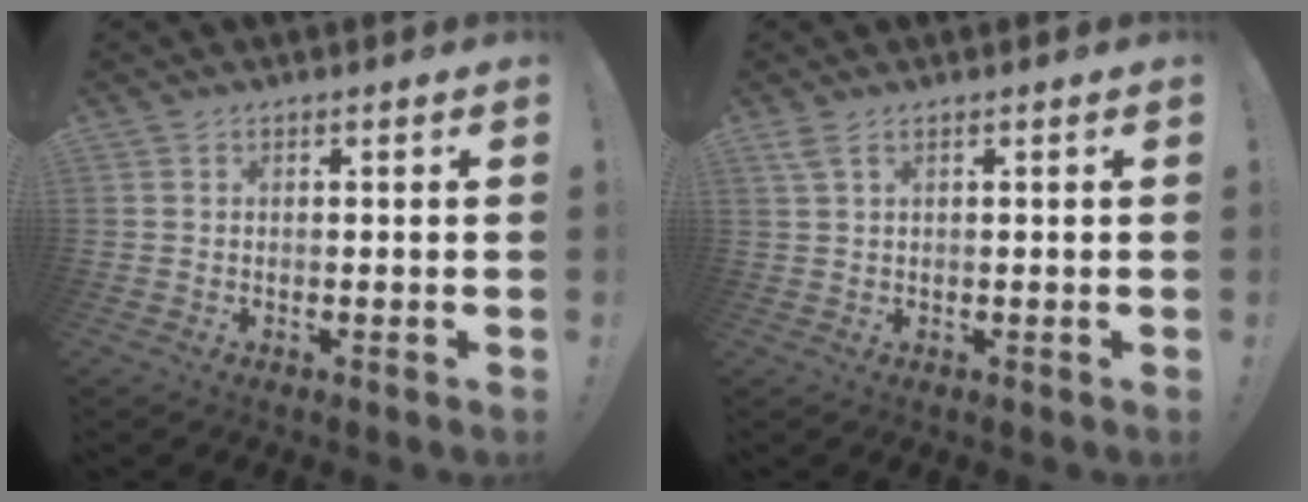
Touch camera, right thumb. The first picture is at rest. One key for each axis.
{"total": 2.4, "fx": 1.2, "fy": 0.5, "fz": 2.0, "tx": -0.049, "ty": 0.003, "tz": 0.023}